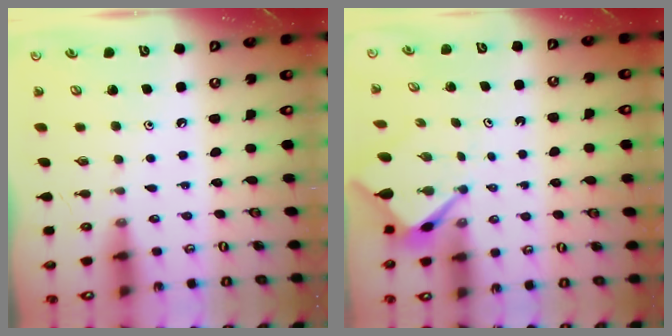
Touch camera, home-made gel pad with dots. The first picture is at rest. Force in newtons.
{"total": 3.1, "press": 3.1, "slide": 0.2}